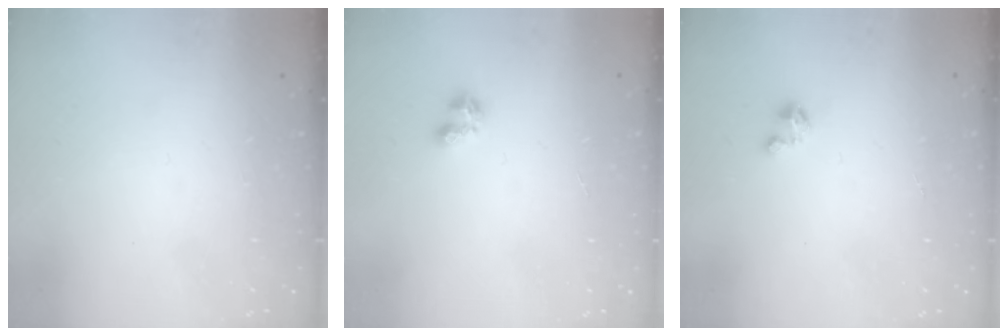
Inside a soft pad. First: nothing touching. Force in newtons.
{"total": 2.8, "press": 2.8, "slide": 0.5}
{"total": 1.8, "press": 1.8, "slide": 0.1}